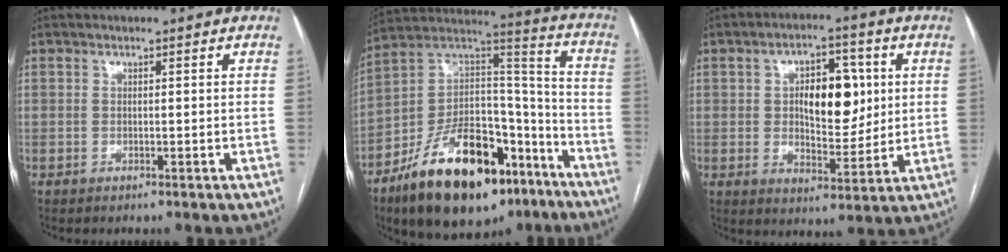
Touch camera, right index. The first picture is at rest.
{"total": 26.7, "force": [-16.5, 11.2, 17.7], "torque": [-0.281, 0.026, -0.265]}
{"total": 10.7, "force": [2.0, 5.2, 9.2], "torque": [-0.143, 0.011, 0.038]}